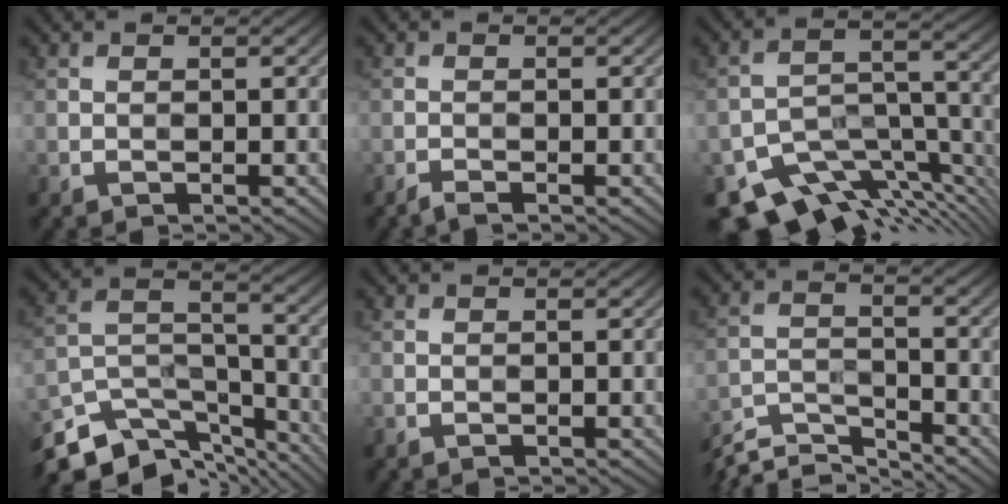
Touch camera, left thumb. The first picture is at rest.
{"total": 1.0, "force": [-0.8, -0.1, 0.5], "torque": [-0.011, 0.001, -0.022]}
{"total": 12.3, "force": [-9.2, 5.2, 6.4], "torque": [-0.118, -0.025, -0.135]}
{"total": 12.4, "force": [-10.0, 4.9, 5.5], "torque": [-0.125, -0.012, -0.169]}
{"total": 0.0}
{"total": 6.8, "force": [-6.3, 1.2, 2.1], "torque": [-0.050, -0.014, -0.126]}